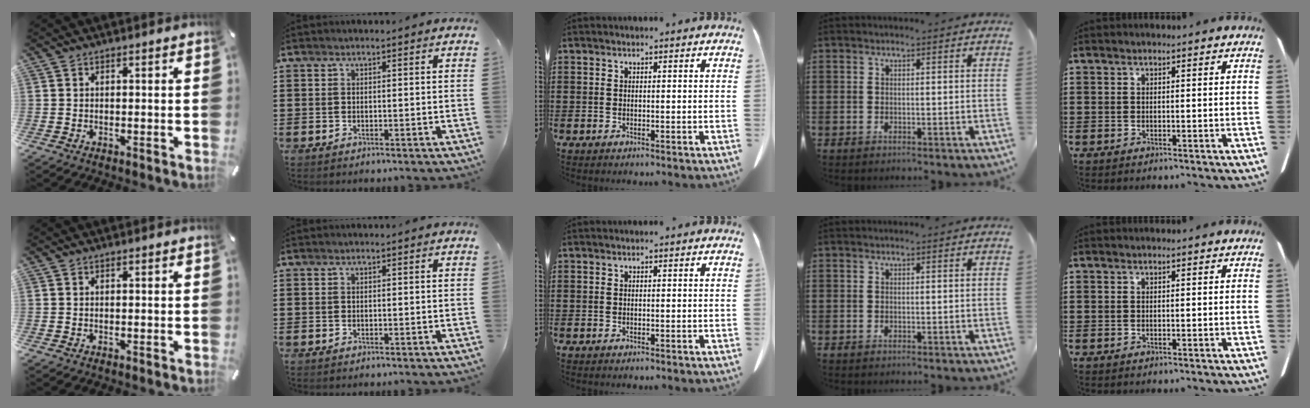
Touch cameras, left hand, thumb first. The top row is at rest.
{}